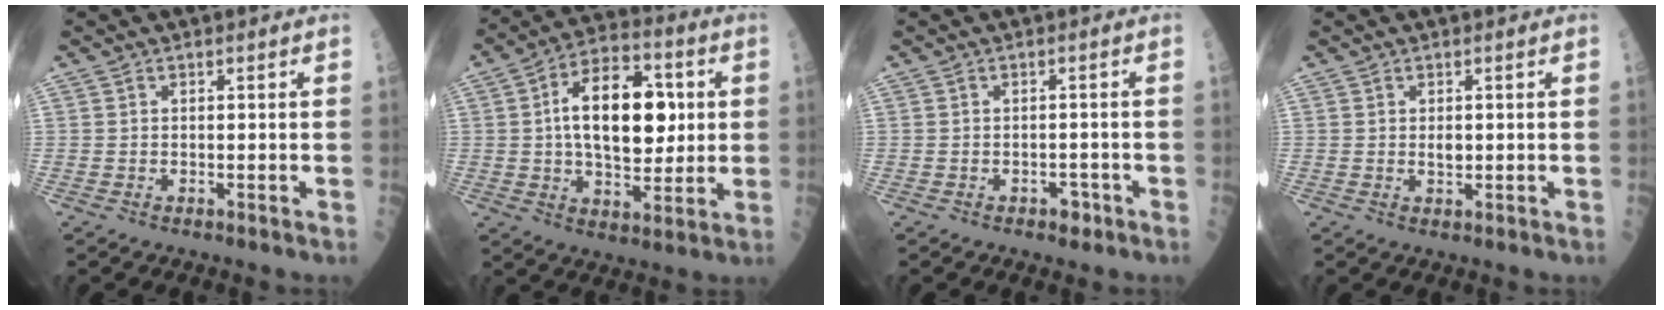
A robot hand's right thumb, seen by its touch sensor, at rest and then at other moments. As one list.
[{"total": 18.4, "force": [2.4, 10.2, 15.1], "torque": [-0.206, 0.011, 0.035]}, {"total": 2.2, "force": [-1.2, 1.4, 1.2], "torque": [-0.003, 0.010, -0.014]}, {"total": 1.7, "force": [0.1, 1.0, 1.4], "torque": [-0.017, -0.002, 0.003]}]